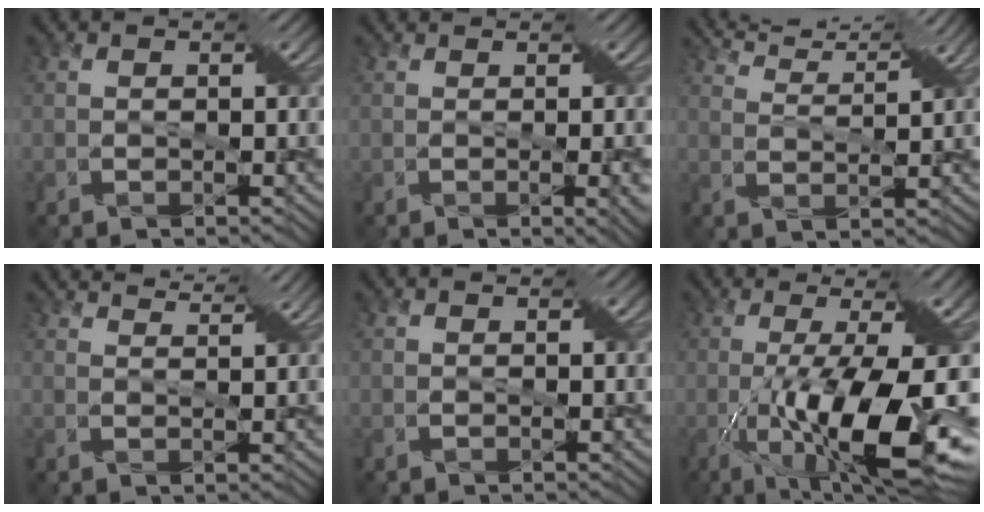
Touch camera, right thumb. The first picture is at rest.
{"total": 3.4, "force": [-0.1, 1.3, 3.2], "torque": [-0.042, -0.008, 0.000]}
{"total": 6.8, "force": [6.5, -0.4, 2.1], "torque": [-0.072, 0.004, 0.116]}
{"total": 4.5, "force": [4.3, 0.1, 1.3], "torque": [-0.038, 0.001, 0.061]}
{"total": 0.0}
{"total": 15.0, "force": [-4.5, 3.0, 14.0], "torque": [-0.240, -0.015, -0.065]}